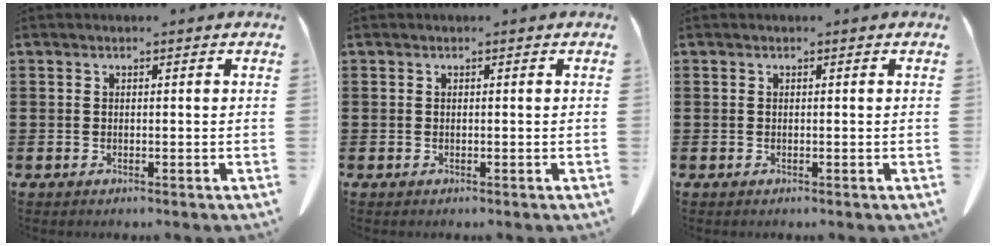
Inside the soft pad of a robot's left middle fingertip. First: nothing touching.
{"total": 0.0}
{"total": 0.0}